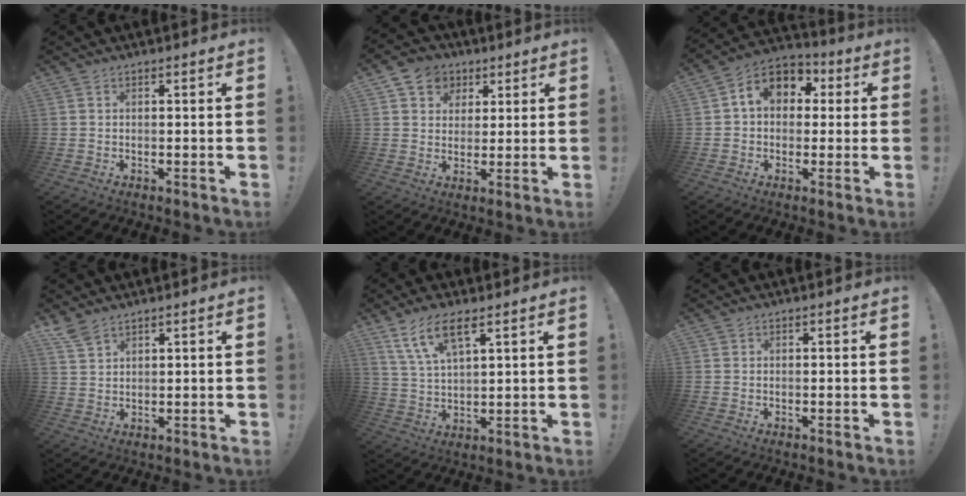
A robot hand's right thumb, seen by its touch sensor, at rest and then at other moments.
{"total": 8.4, "force": [3.7, 7.2, 2.0], "torque": [-0.029, -0.018, 0.075]}
{"total": 9.4, "force": [2.0, 7.5, 5.3], "torque": [-0.075, 0.004, 0.042]}
{"total": 4.9, "force": [4.1, 1.5, 2.1], "torque": [-0.043, -0.020, 0.080]}
{"total": 9.9, "force": [6.2, 3.2, 7.1], "torque": [-0.134, -0.019, 0.115]}
{"total": 0.5, "force": [0.3, 0.5, 0.0], "torque": [0.008, -0.002, 0.004]}